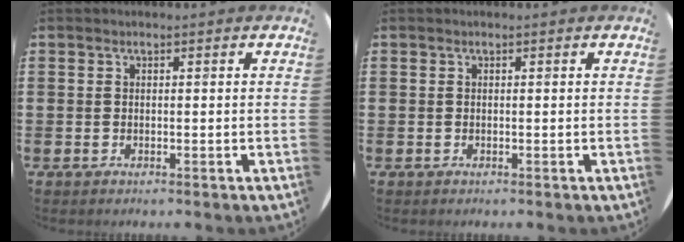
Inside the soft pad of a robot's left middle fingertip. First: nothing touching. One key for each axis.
{"total": 0.0}